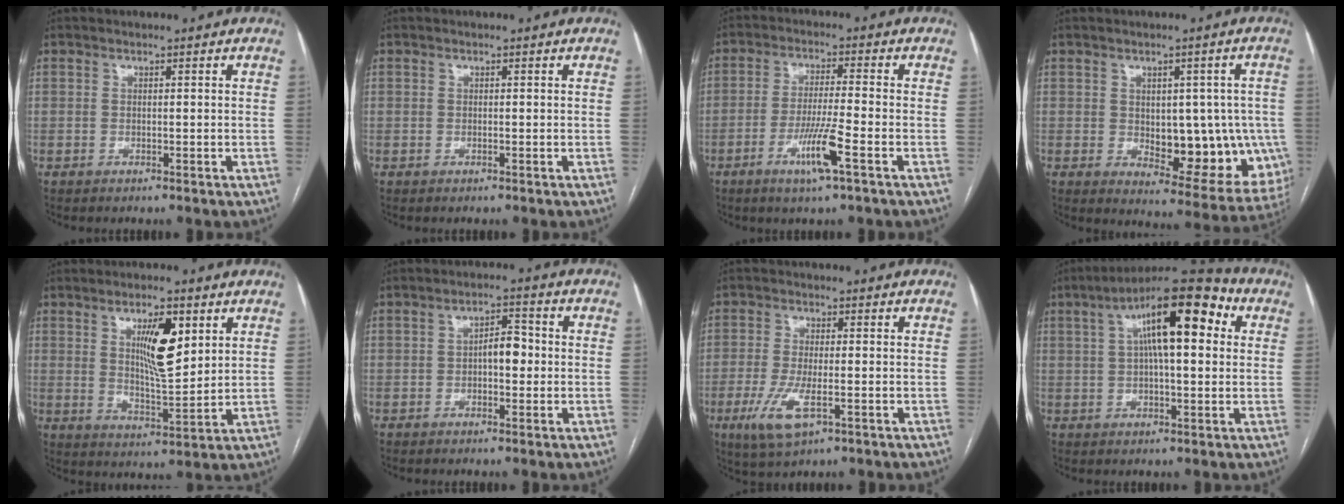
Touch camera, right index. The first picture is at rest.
{"total": 0.0}
{"total": 7.4, "force": [-3.4, -0.3, 6.5], "torque": [-0.124, -0.012, -0.064]}
{"total": 14.3, "force": [-1.5, 7.1, 12.3], "torque": [-0.127, 0.009, 0.003]}
{"total": 9.2, "force": [3.5, 2.2, 8.2], "torque": [-0.141, -0.003, 0.065]}
{"total": 4.3, "force": [-0.4, 2.0, 3.8], "torque": [-0.055, 0.015, -0.007]}
{"total": 7.2, "force": [-2.9, 1.9, 6.4], "torque": [-0.135, -0.018, -0.049]}
{"total": 15.6, "force": [4.7, 4.1, 14.2], "torque": [-0.222, 0.044, 0.066]}